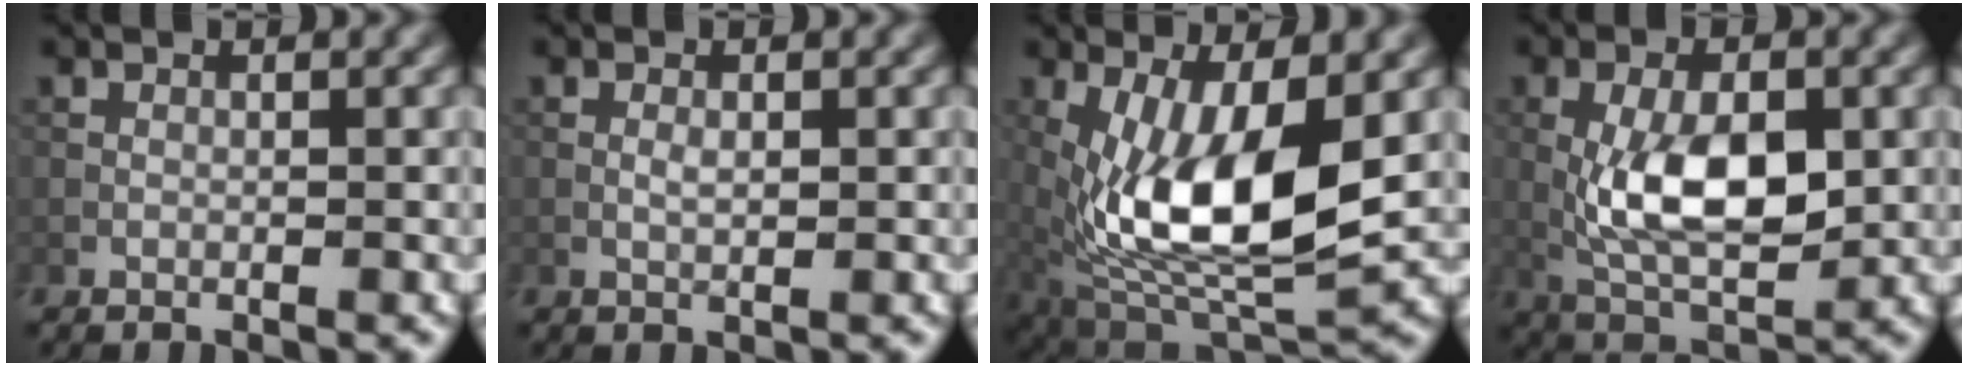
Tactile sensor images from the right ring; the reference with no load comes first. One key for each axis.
{"total": 0.9, "fx": 0.0, "fy": 0.3, "fz": 0.8, "tx": -0.017, "ty": -0.001, "tz": -0.001}
{"total": 11.7, "fx": -0.5, "fy": 4.6, "fz": 10.7, "tx": -0.201, "ty": -0.013, "tz": -0.005}
{"total": 7.5, "fx": -0.5, "fy": 3.4, "fz": 6.7, "tx": -0.136, "ty": -0.003, "tz": -0.004}